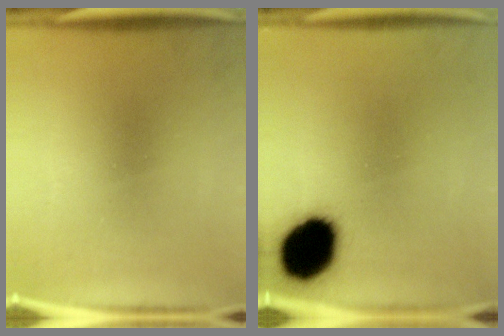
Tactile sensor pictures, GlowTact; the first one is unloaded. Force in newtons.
{"total": 15.2}